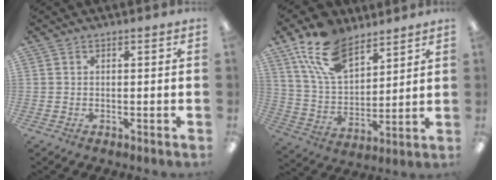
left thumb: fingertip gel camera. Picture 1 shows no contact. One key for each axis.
{"total": 16.1, "fx": 10.6, "fy": 8.5, "fz": 8.7, "tx": -0.173, "ty": -0.040, "tz": 0.200}